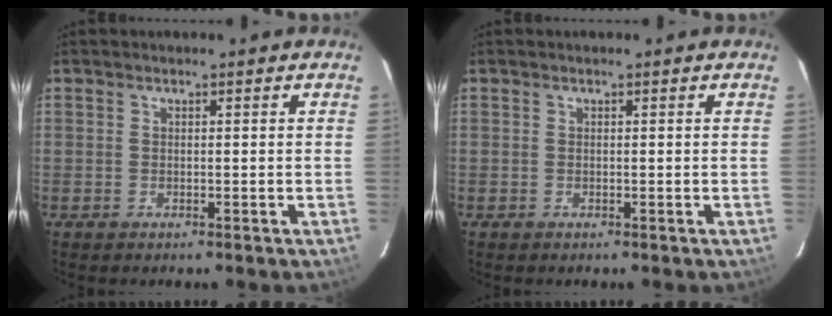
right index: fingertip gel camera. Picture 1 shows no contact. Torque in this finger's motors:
{"motor_torque": [0.00, 0.00, 0.00, 0.00]}